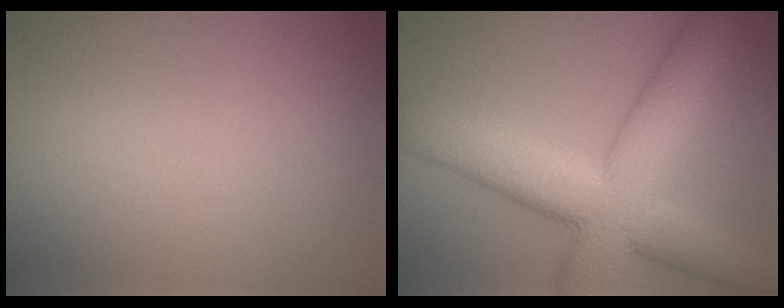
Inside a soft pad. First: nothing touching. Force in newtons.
{"total": 10.3, "press": 10.3, "slide": 0.5}